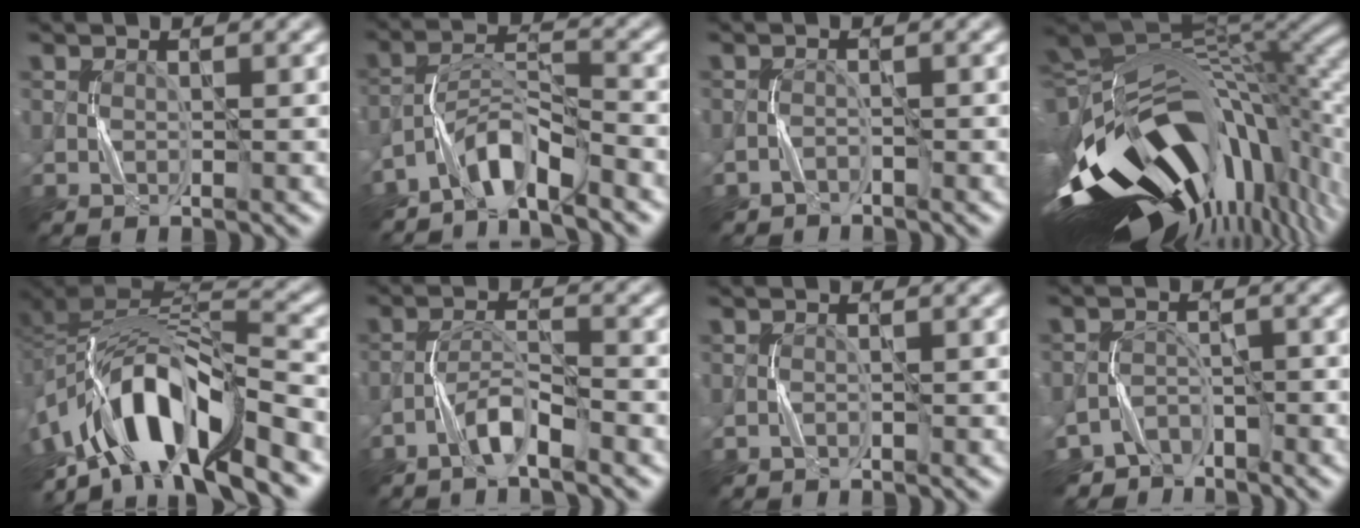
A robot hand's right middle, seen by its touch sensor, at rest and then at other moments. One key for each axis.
{"total": 4.6, "fx": -3.8, "fy": 0.9, "fz": 2.5, "tx": -0.044, "ty": 0.010, "tz": -0.082}
{"total": 1.1, "fx": -1.0, "fy": 0.4, "fz": -0.1, "tx": 0.002, "ty": 0.008, "tz": -0.016}
{"total": 18.4, "fx": -5.5, "fy": 9.2, "fz": 14.9, "tx": -0.280, "ty": -0.005, "tz": -0.098}
{"total": 12.1, "fx": -6.7, "fy": 4.4, "fz": 9.1, "tx": -0.149, "ty": 0.016, "tz": -0.122}
{"total": 3.0, "fx": -2.2, "fy": 0.4, "fz": 1.9, "tx": -0.039, "ty": 0.013, "tz": -0.045}
{"total": 0.5, "fx": -0.5, "fy": 0.2, "fz": 0.1, "tx": -0.003, "ty": 0.004, "tz": -0.007}
{"total": 4.3, "fx": -3.8, "fy": 1.9, "fz": 0.6, "tx": 0.001, "ty": -0.005, "tz": -0.072}